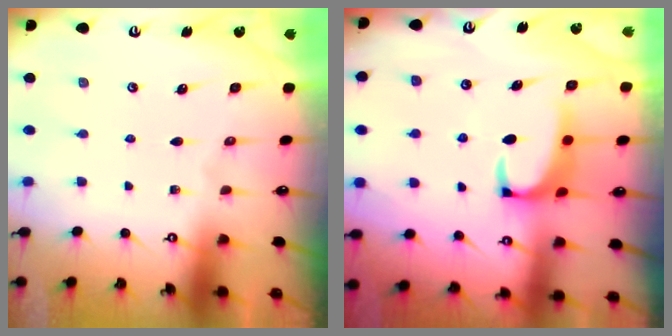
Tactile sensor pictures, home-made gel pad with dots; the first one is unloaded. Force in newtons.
{"total": 2.1, "press": 1.8, "slide": 0.9}